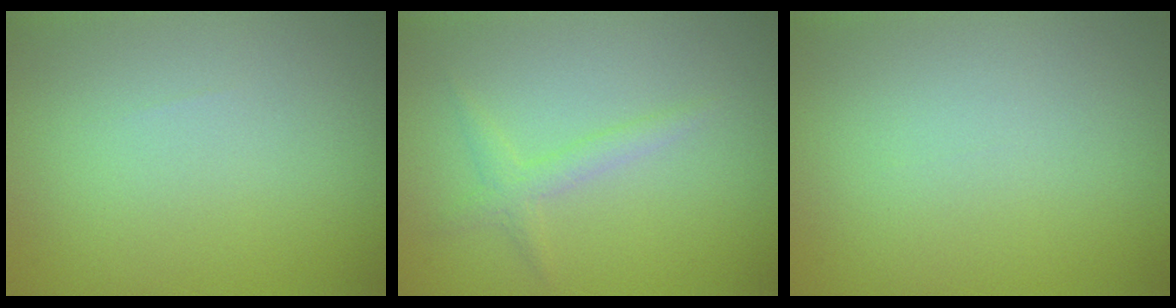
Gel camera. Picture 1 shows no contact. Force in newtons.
{"total": 1.5, "press": 1.5, "slide": 0.1}
{"total": 0.0}